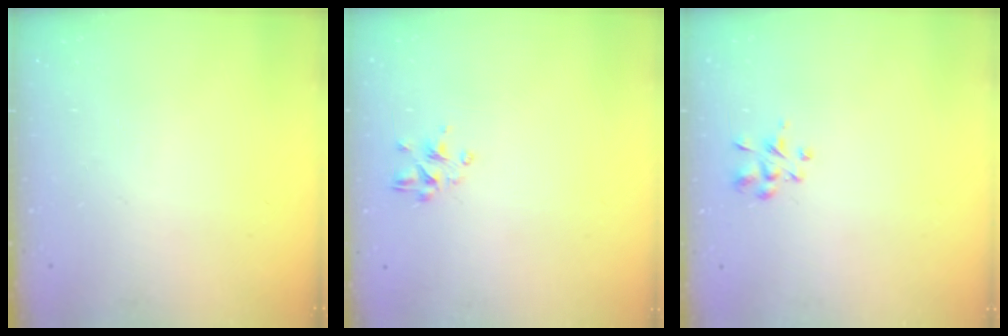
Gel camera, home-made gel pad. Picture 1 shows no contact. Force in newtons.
{"total": 2.8, "press": 2.7, "slide": 0.8}
{"total": 2.4, "press": 2.3, "slide": 0.8}